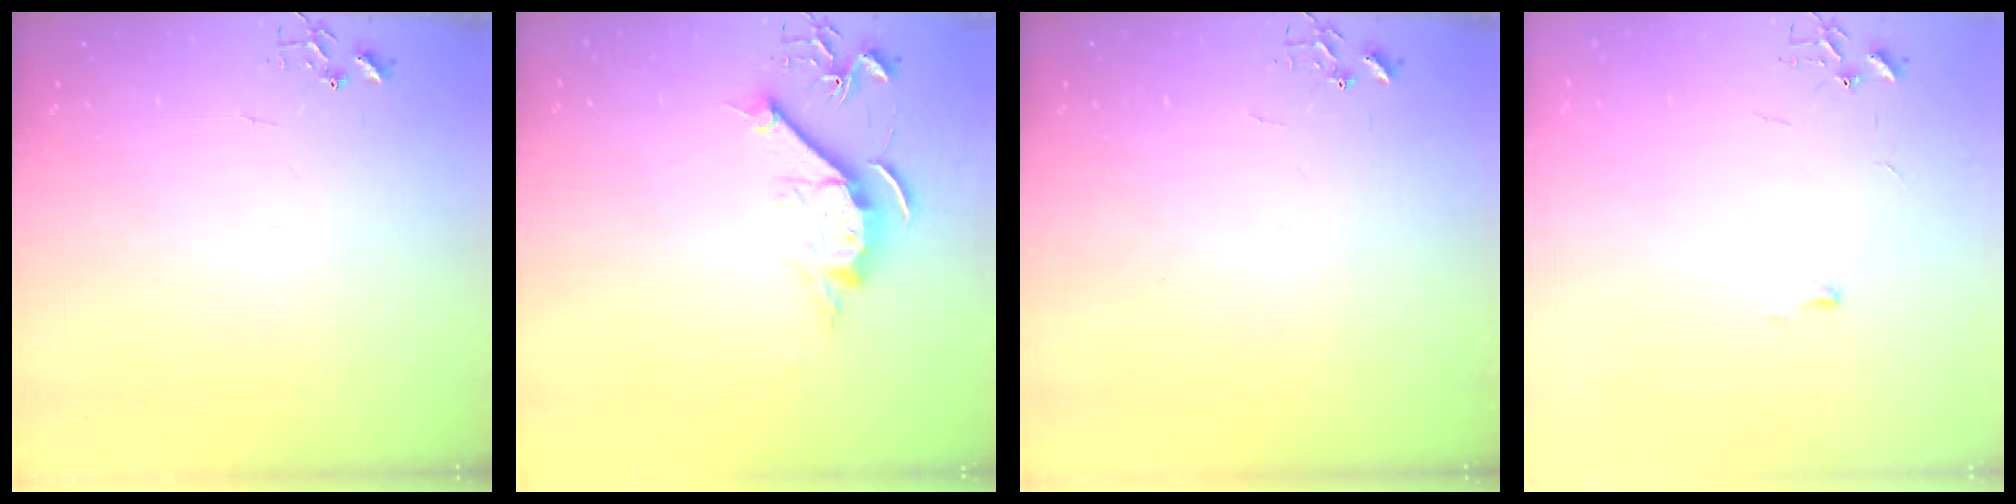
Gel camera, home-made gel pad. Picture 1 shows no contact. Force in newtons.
{"total": 10.7, "press": 10.7, "slide": 1.1}
{"total": 0.0}
{"total": 3.4, "press": 3.4, "slide": 0.5}